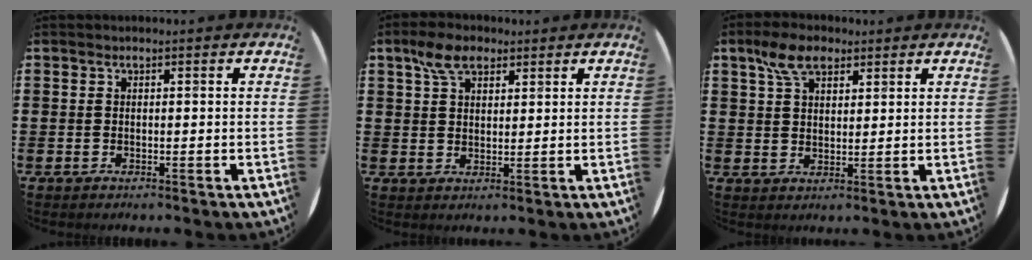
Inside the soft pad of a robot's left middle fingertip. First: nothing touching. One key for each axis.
{"total": 5.0, "fx": 3.3, "fy": 2.6, "fz": 2.6, "tx": -0.050, "ty": 0.008, "tz": 0.060}
{"total": 5.6, "fx": 3.6, "fy": 2.9, "fz": 3.1, "tx": -0.061, "ty": 0.010, "tz": 0.065}